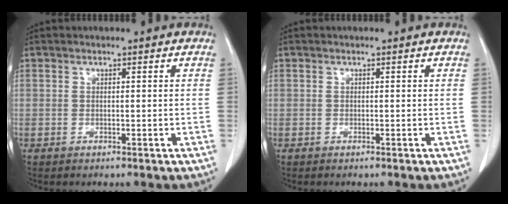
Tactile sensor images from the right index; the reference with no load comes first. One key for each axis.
{"total": 0.0}